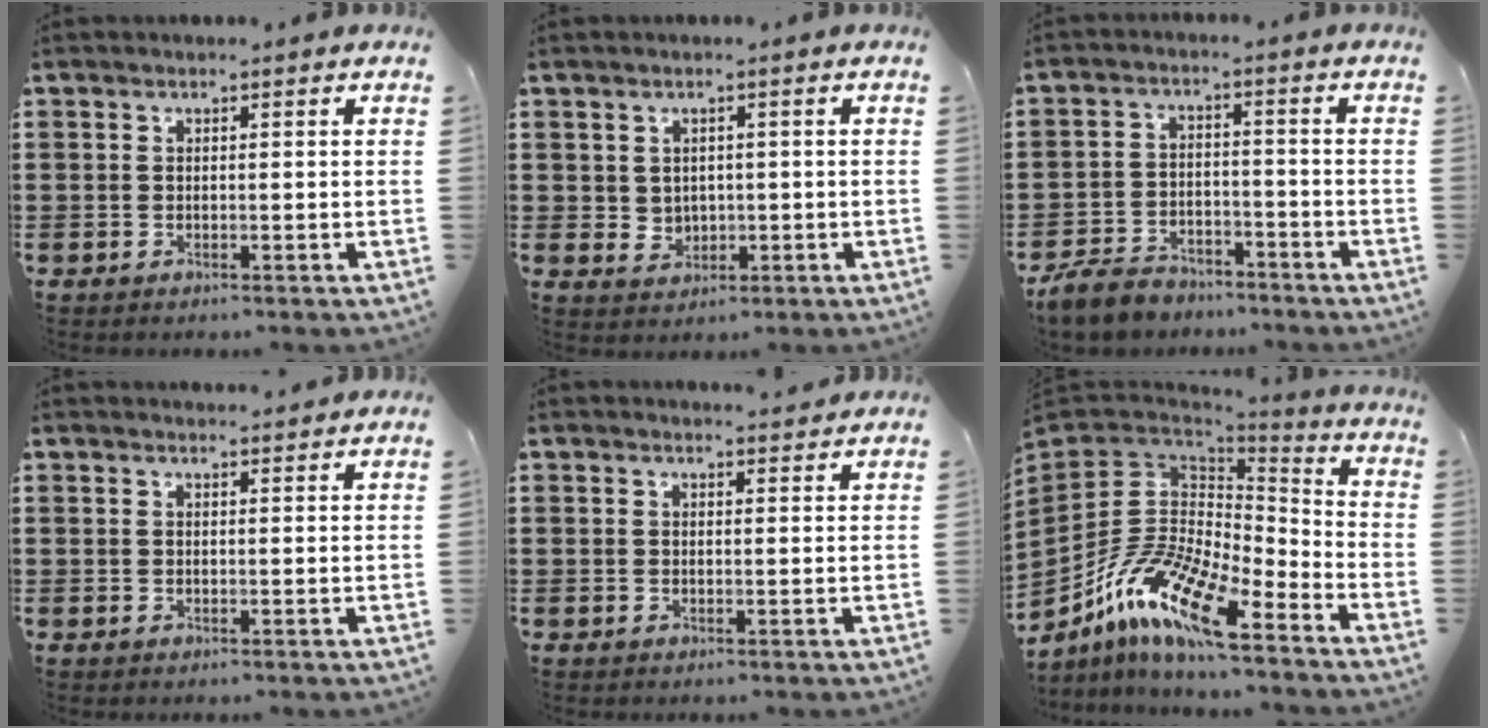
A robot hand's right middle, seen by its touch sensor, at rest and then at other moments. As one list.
[{"total": 2.4, "force": [0.8, 2.2, 0.4], "torque": [-0.011, 0.005, 0.011]}, {"total": 5.8, "force": [-5.4, 1.8, 1.1], "torque": [-0.035, 0.005, -0.111]}, {"total": 1.5, "force": [1.5, 0.1, 0.0], "torque": [0.004, -0.003, 0.028]}, {"total": 1.6, "force": [1.5, 0.2, 0.0], "torque": [0.004, -0.003, 0.028]}, {"total": 14.7, "force": [-9.5, 5.5, 9.8], "torque": [-0.226, 0.017, -0.189]}]